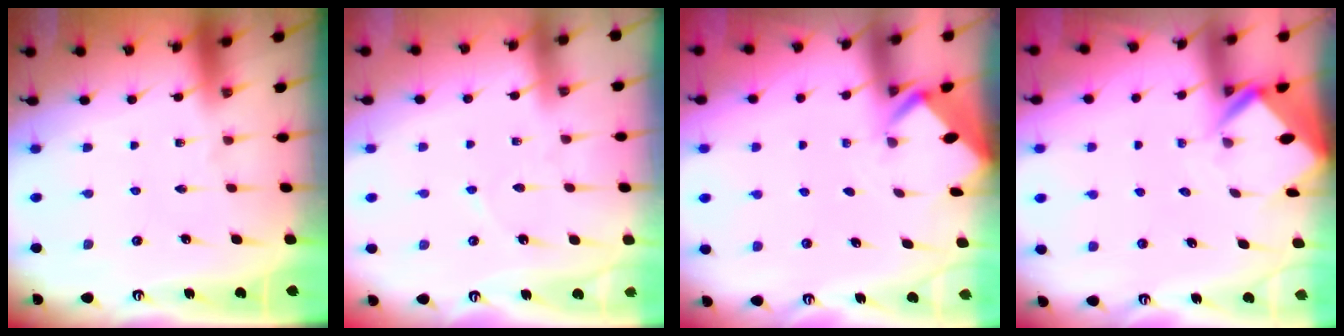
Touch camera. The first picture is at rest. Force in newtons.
{"total": 2.6, "press": 2.5, "slide": 0.3}
{"total": 2.4, "press": 2.4, "slide": 0.2}
{"total": 5.0, "press": 5.0, "slide": 0.3}